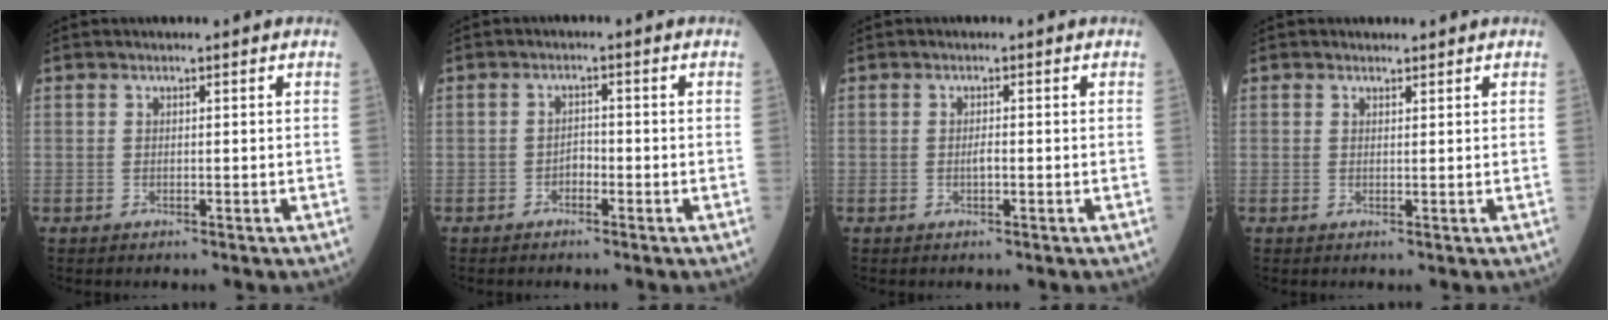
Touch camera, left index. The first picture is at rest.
{"total": 1.6, "force": [-1.0, 0.8, 0.8], "torque": [-0.006, 0.003, -0.022]}
{"total": 1.1, "force": [-0.4, 0.3, 0.9], "torque": [-0.018, -0.001, -0.009]}
{"total": 0.7, "force": [0.5, 0.5, 0.0], "torque": [0.001, -0.005, 0.003]}